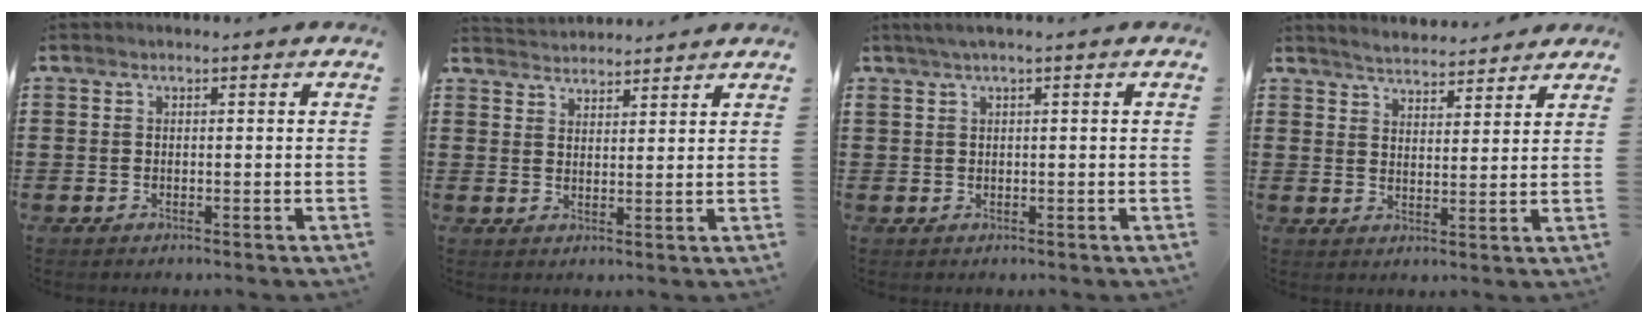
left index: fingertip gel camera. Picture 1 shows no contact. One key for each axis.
{"total": 2.7, "fx": 2.7, "fy": -0.1, "fz": -0.5, "tx": 0.001, "ty": -0.009, "tz": 0.052}
{"total": 1.1, "fx": 0.4, "fy": 0.0, "fz": 1.1, "tx": -0.018, "ty": -0.001, "tz": 0.006}
{"total": 3.9, "fx": 3.9, "fy": 0.2, "fz": 0.4, "tx": -0.020, "ty": -0.014, "tz": 0.070}